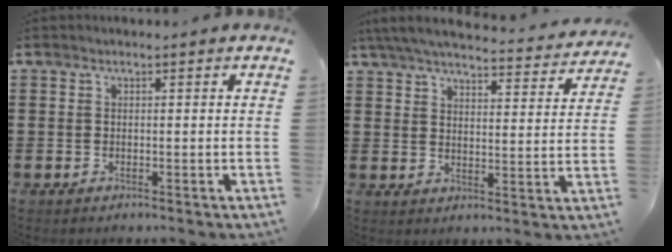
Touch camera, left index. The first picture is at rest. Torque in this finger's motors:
{"motor_torque": [1.40, -0.74, 0.57, 0.11]}